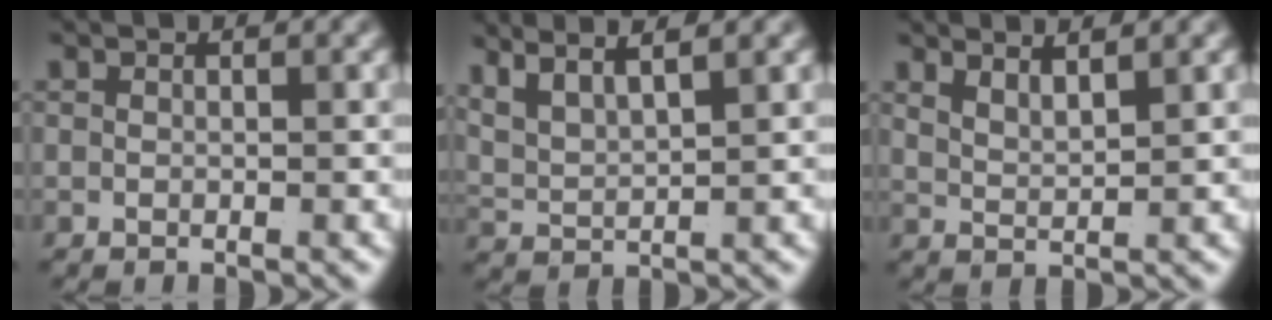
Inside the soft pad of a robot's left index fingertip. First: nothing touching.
{"total": 6.4, "force": [3.5, 4.1, 3.6], "torque": [-0.081, 0.010, 0.052]}
{"total": 2.8, "force": [2.2, 0.7, 1.6], "torque": [-0.033, -0.007, 0.042]}